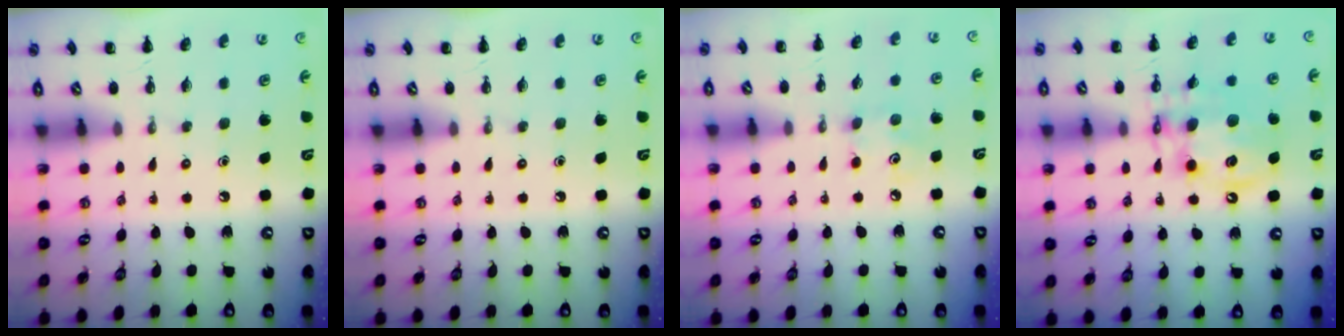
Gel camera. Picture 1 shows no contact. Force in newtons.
{"total": 0.0}
{"total": 4.2, "press": 4.0, "slide": 1.0}
{"total": 12.4, "press": 12.0, "slide": 3.0}